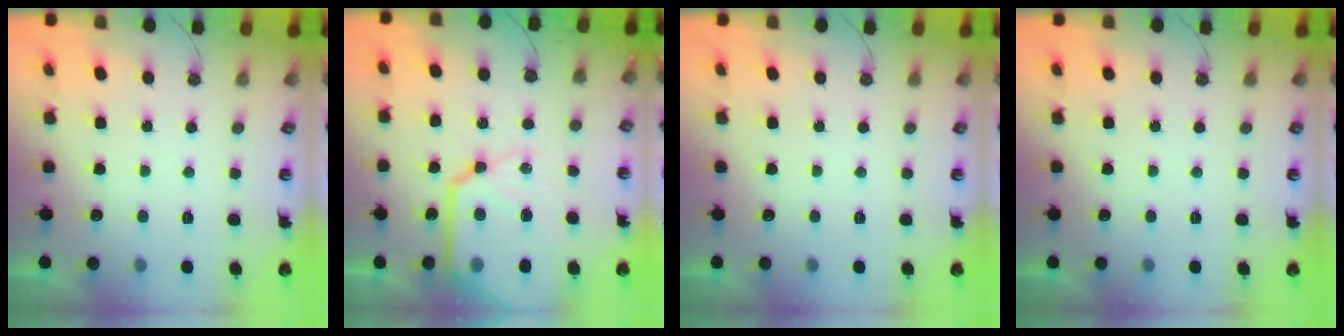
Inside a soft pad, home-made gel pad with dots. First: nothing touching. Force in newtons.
{"total": 19.4, "press": 19.3, "slide": 2.0}
{"total": 0.0}
{"total": 0.0}